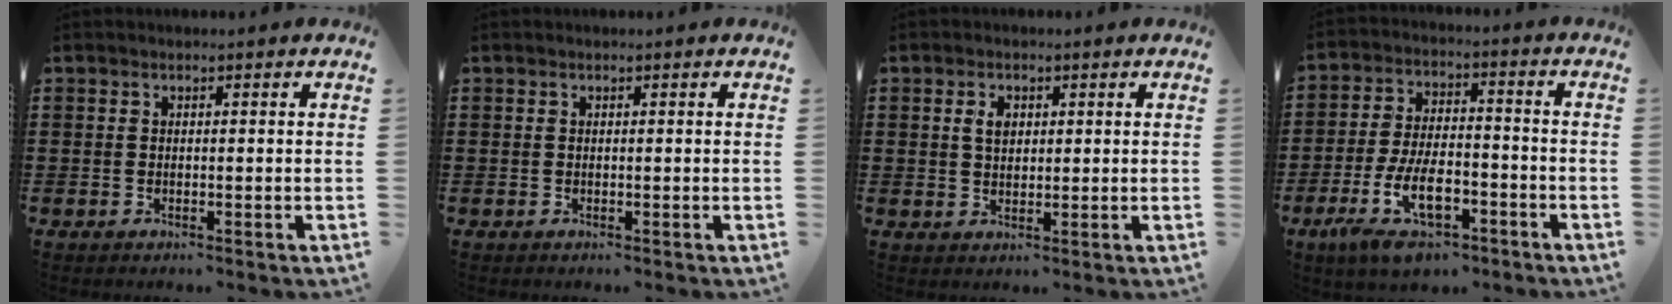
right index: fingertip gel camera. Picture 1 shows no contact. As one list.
[{"total": 0.0}, {"total": 2.7, "force": [0.8, 1.7, 1.9], "torque": [-0.043, 0.009, 0.013]}, {"total": 10.9, "force": [-5.5, 4.7, 8.2], "torque": [-0.174, 0.003, -0.100]}]